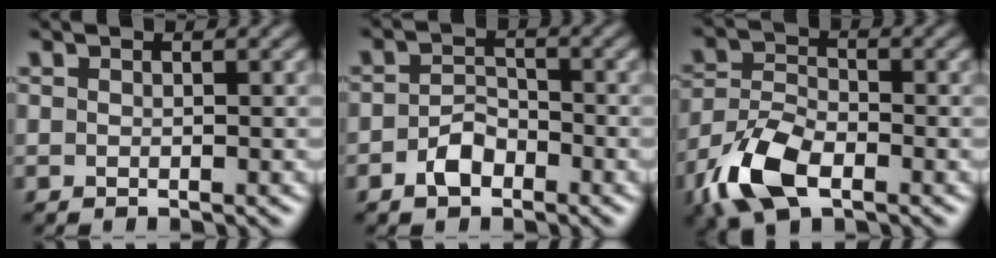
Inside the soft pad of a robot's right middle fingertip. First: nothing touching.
{"total": 2.7, "force": [-1.6, 1.7, 1.5], "torque": [-0.025, 0.007, -0.030]}
{"total": 6.7, "force": [-3.7, 3.4, 4.4], "torque": [-0.098, -0.004, -0.083]}